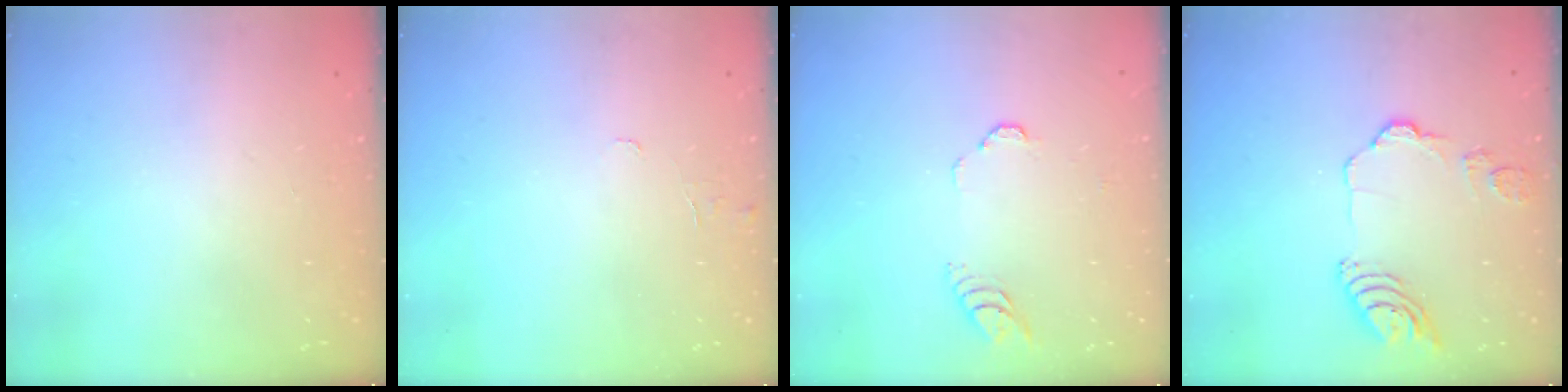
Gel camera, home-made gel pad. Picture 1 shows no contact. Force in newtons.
{"total": 4.2, "press": 4.2, "slide": 0.3}
{"total": 3.9, "press": 3.9, "slide": 0.3}
{"total": 11.5, "press": 11.4, "slide": 1.6}